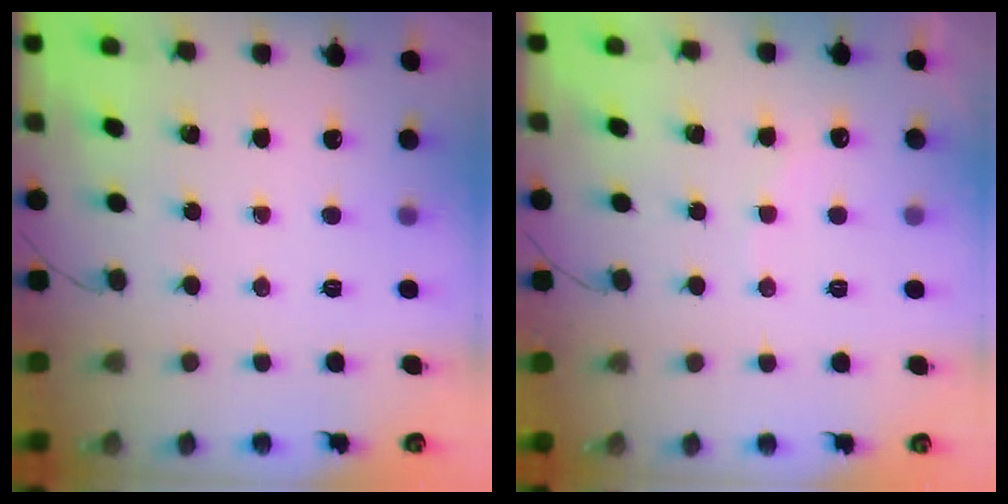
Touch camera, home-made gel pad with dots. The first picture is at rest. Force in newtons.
{"total": 5.8, "press": 5.7, "slide": 1.0}